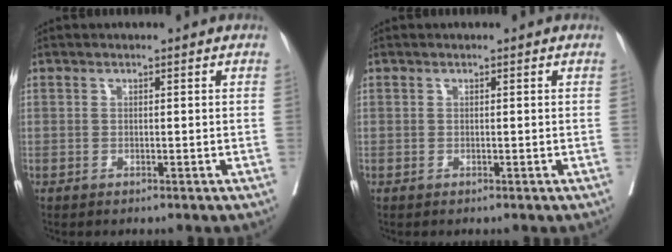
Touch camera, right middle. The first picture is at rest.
{"total": 0.0}